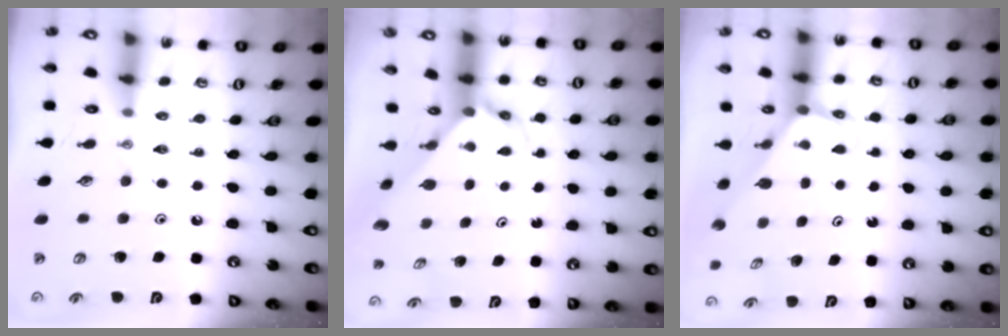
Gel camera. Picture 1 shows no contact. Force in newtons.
{"total": 3.5, "press": 3.5, "slide": 0.2}
{"total": 2.0, "press": 2.0, "slide": 0.1}